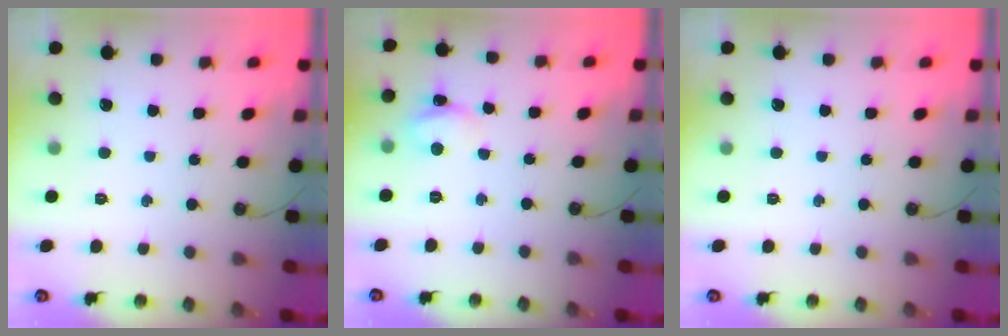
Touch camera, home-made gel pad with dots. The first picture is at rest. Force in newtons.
{"total": 3.1, "press": 3.1, "slide": 0.3}
{"total": 0.0}